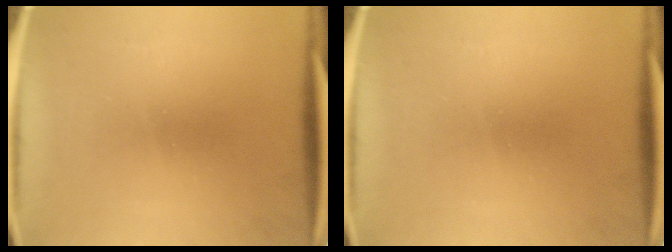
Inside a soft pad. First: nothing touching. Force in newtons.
{"total": 0.0}